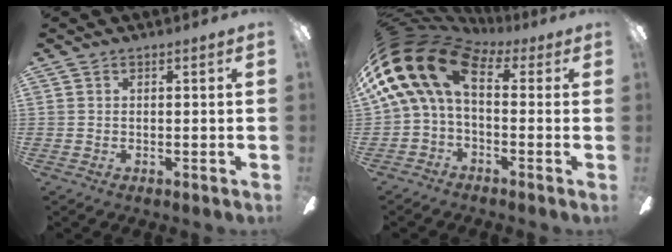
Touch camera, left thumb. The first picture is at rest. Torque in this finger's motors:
{"motor_torque": [-0.57, 2.22, 2.42, -0.34, 0.38]}